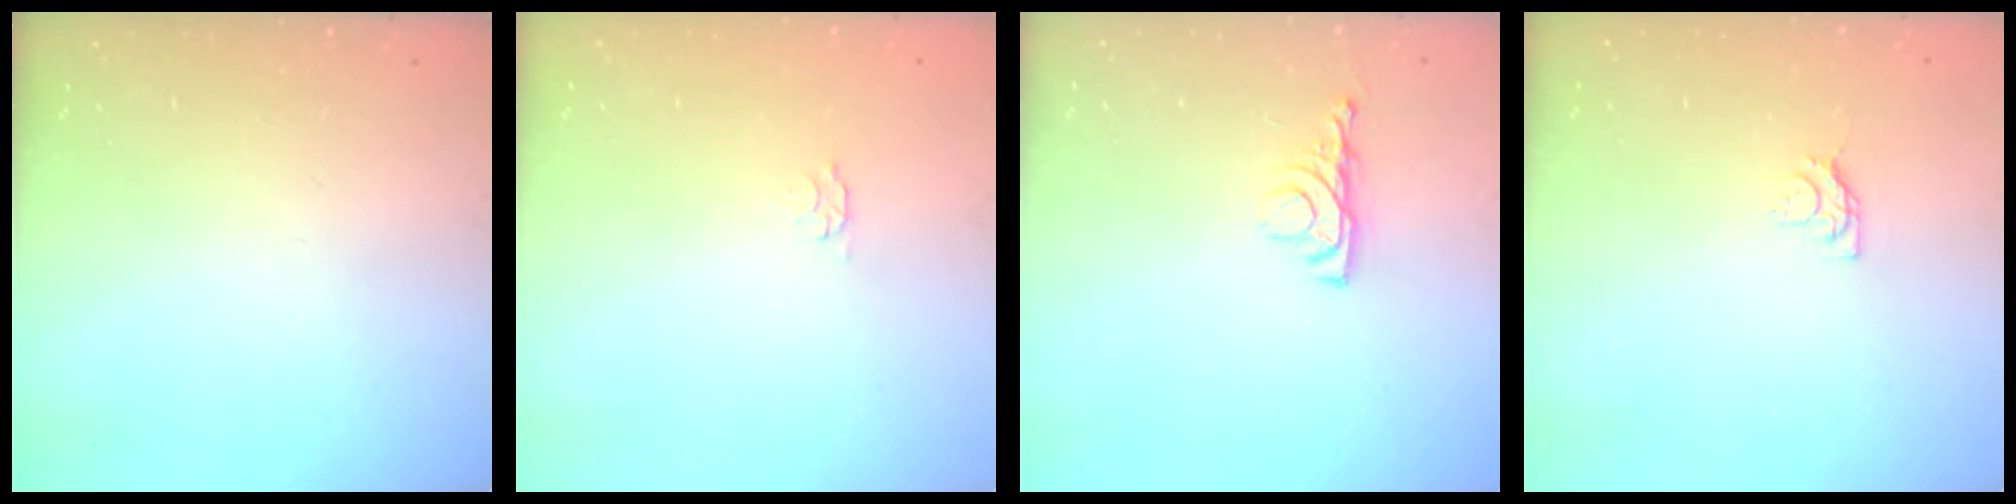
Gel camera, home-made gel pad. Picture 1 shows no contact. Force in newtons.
{"total": 2.8, "press": 2.7, "slide": 0.5}
{"total": 4.3, "press": 4.2, "slide": 0.7}
{"total": 3.4, "press": 3.4, "slide": 0.5}